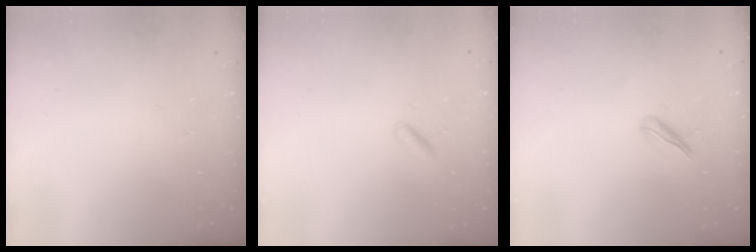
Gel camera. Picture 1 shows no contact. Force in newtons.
{"total": 0.9, "press": 0.6, "slide": 0.6}
{"total": 3.5, "press": 3.5, "slide": 0.6}